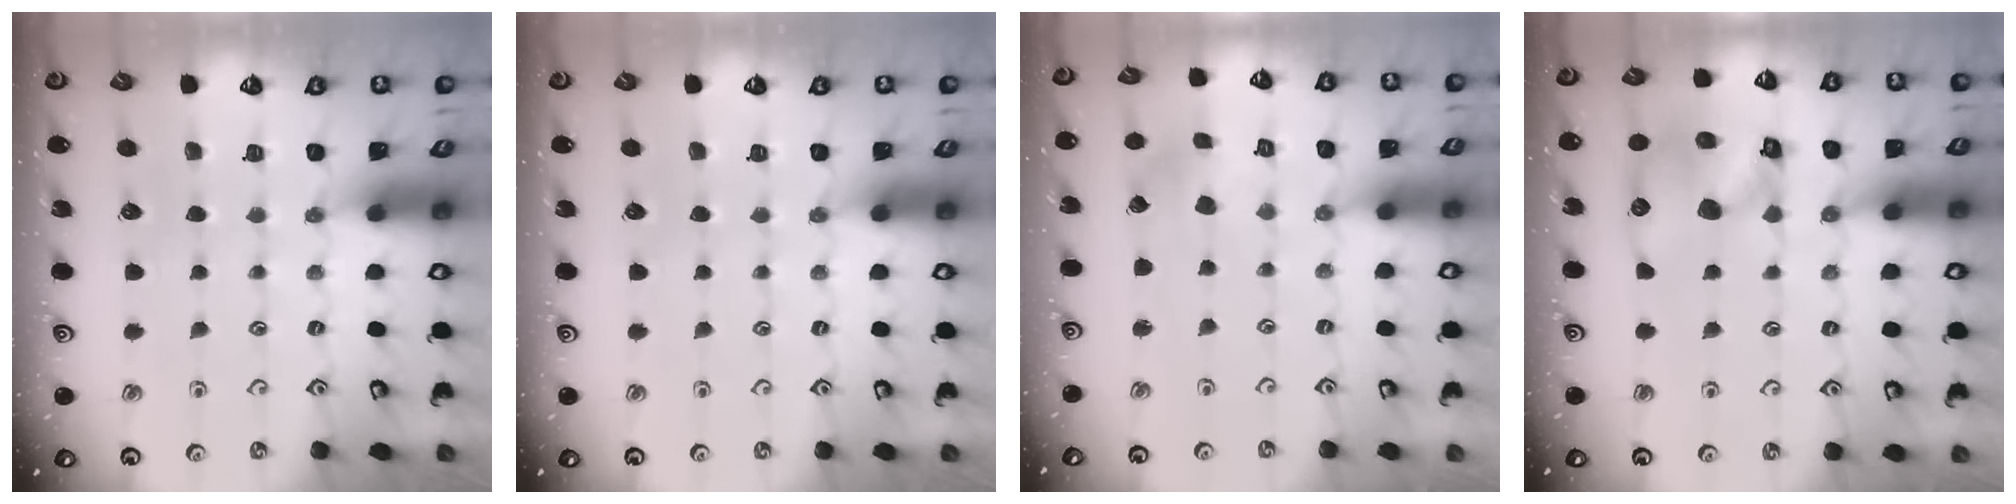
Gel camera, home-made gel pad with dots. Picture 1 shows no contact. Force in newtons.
{"total": 0.0}
{"total": 2.2, "press": 2.2, "slide": 0.1}
{"total": 12.0, "press": 11.9, "slide": 1.6}